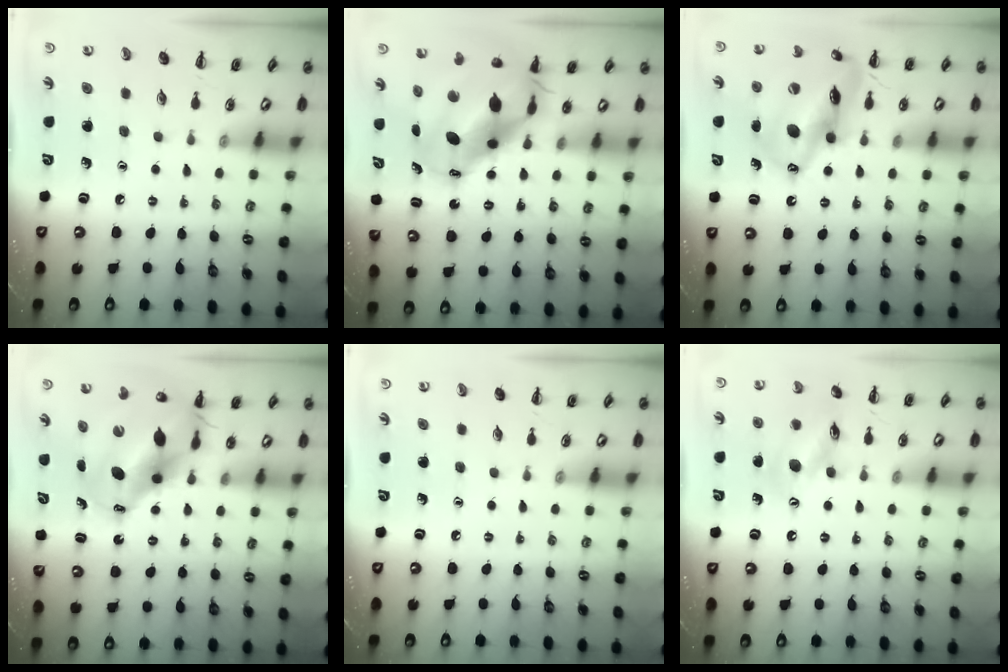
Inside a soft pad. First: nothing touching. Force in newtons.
{"total": 12.7, "press": 12.4, "slide": 2.9}
{"total": 17.5, "press": 16.9, "slide": 4.6}
{"total": 14.1, "press": 13.6, "slide": 3.5}
{"total": 0.0}
{"total": 12.5, "press": 12.3, "slide": 2.0}